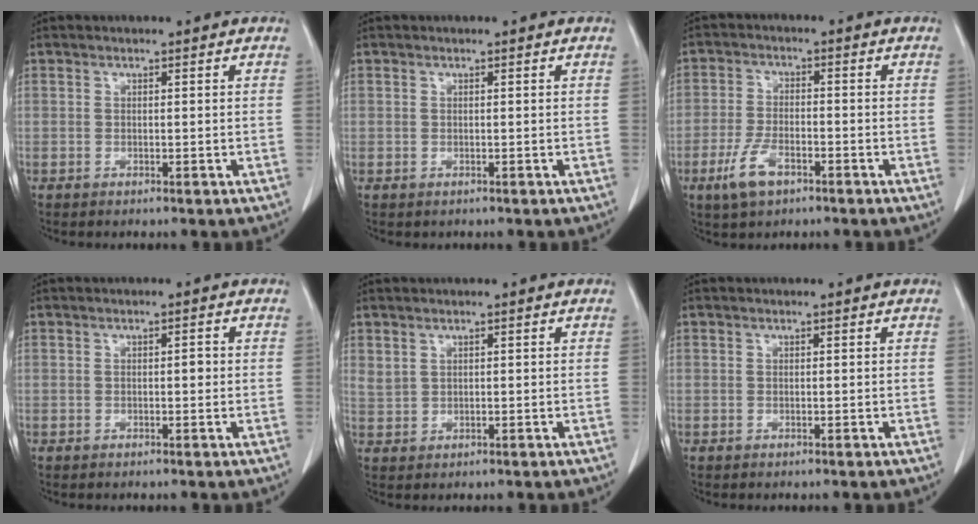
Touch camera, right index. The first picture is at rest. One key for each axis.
{"total": 0.5, "fx": -0.1, "fy": 0.5, "fz": 0.0, "tx": 0.003, "ty": 0.005, "tz": -0.004}
{"total": 6.0, "fx": -3.3, "fy": 2.6, "fz": 4.3, "tx": -0.093, "ty": -0.005, "tz": -0.058}
{"total": 1.0, "fx": 0.1, "fy": 0.3, "fz": 1.0, "tx": -0.012, "ty": 0.003, "tz": 0.002}
{"total": 1.7, "fx": 1.3, "fy": 1.0, "fz": 0.6, "tx": -0.012, "ty": 0.007, "tz": 0.035}
{"total": 0.0}